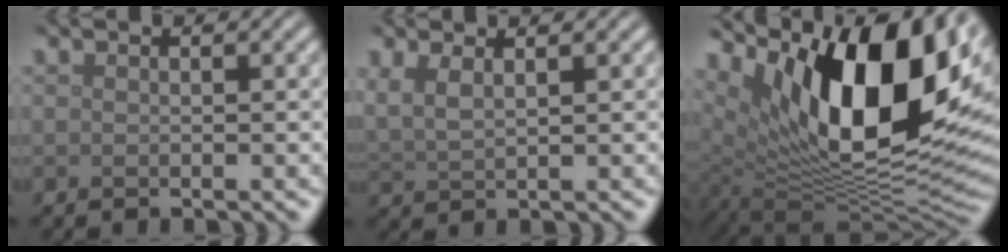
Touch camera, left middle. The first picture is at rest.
{"total": 2.6, "force": [1.5, 1.0, 1.9], "torque": [-0.046, 0.001, 0.036]}
{"total": 17.1, "force": [6.3, 7.6, 14.0], "torque": [-0.207, 0.002, 0.102]}